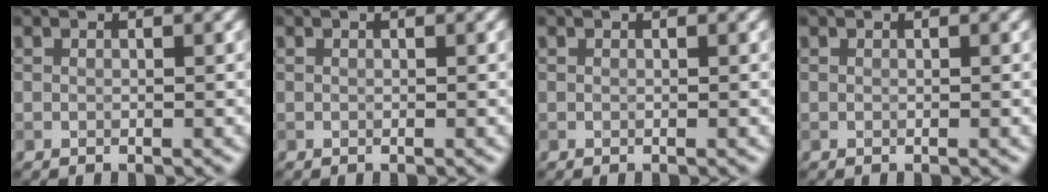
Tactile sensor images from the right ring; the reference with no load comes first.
{"total": 0.0}
{"total": 0.0}
{"total": 0.0}